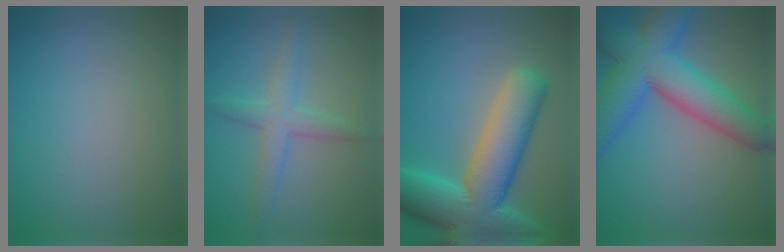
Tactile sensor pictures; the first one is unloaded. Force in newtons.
{"total": 3.2, "press": 3.2, "slide": 0.1}
{"total": 12.0, "press": 12.0, "slide": 0.8}
{"total": 10.8, "press": 10.8, "slide": 0.4}